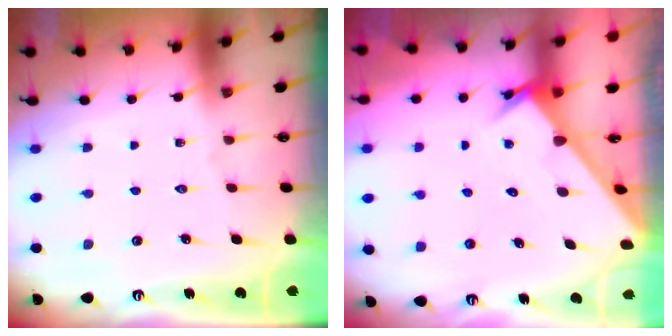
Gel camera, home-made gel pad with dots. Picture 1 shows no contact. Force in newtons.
{"total": 2.7, "press": 2.7, "slide": 0.1}